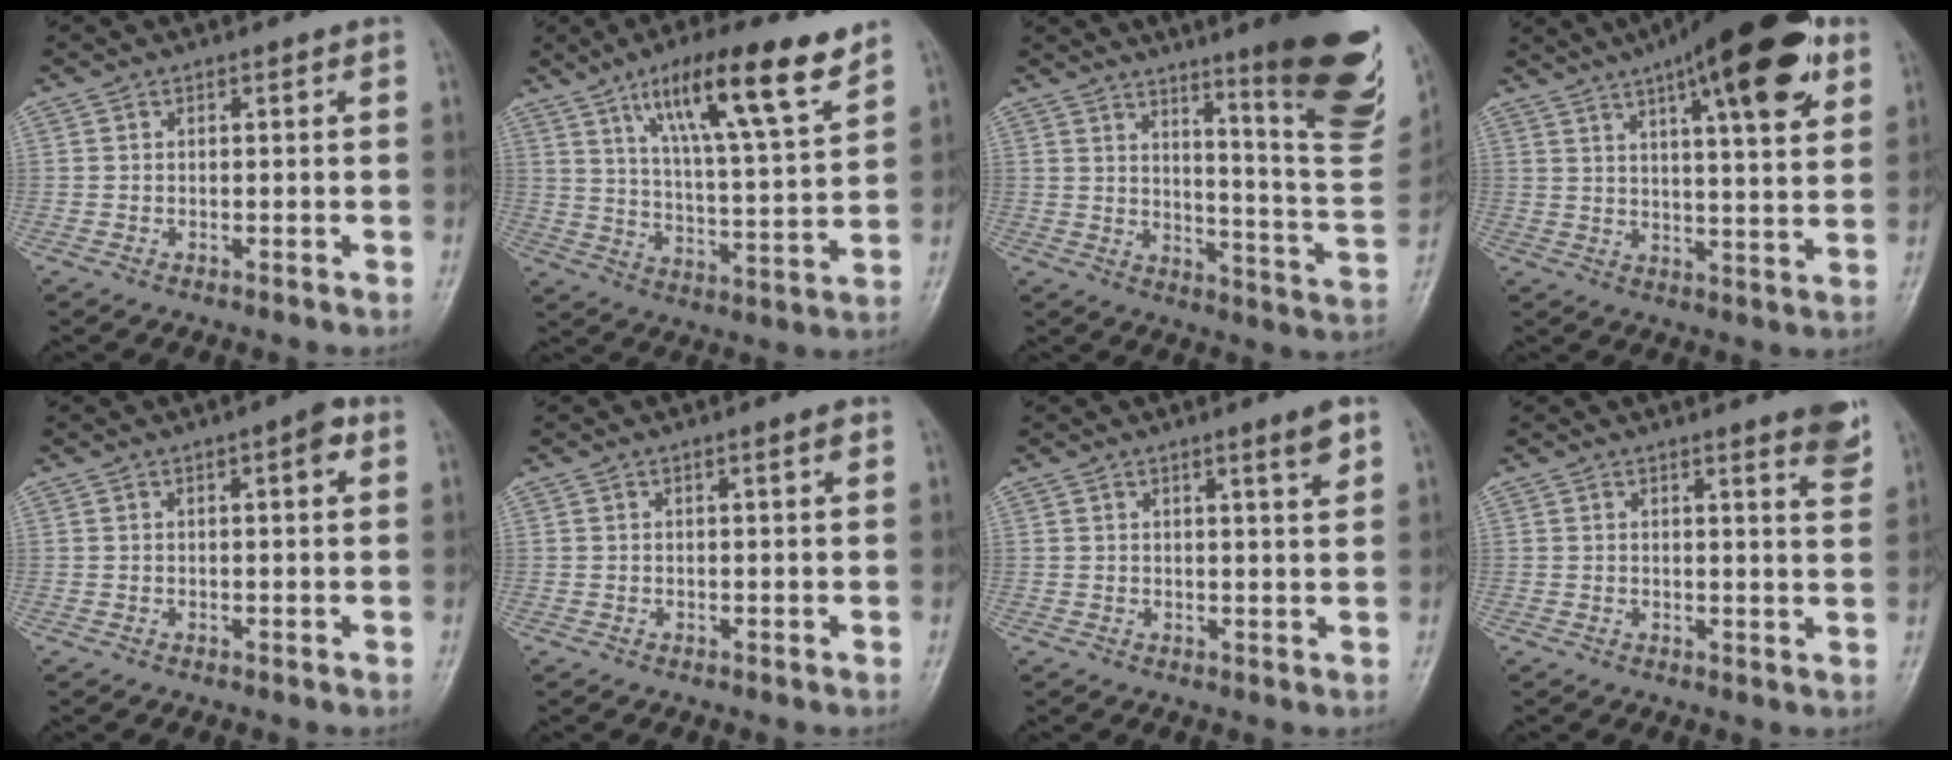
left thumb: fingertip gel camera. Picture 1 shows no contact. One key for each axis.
{"total": 17.5, "fx": 10.6, "fy": 3.4, "fz": 13.6, "tx": -0.208, "ty": -0.044, "tz": 0.182}
{"total": 23.0, "fx": 13.1, "fy": 3.4, "fz": 18.5, "tx": -0.216, "ty": -0.077, "tz": 0.184}
{"total": 20.8, "fx": 11.1, "fy": 5.4, "fz": 16.8, "tx": -0.230, "ty": -0.021, "tz": 0.160}
{"total": 3.1, "fx": 1.3, "fy": 0.8, "fz": 2.7, "tx": -0.034, "ty": 0.000, "tz": 0.015}
{"total": 1.4, "fx": 0.8, "fy": 0.1, "fz": 1.2, "tx": -0.018, "ty": -0.003, "tz": 0.012}
{"total": 3.8, "fx": 2.3, "fy": 0.1, "fz": 3.0, "tx": -0.042, "ty": -0.018, "tz": 0.036}
{"total": 5.5, "fx": 3.8, "fy": 0.6, "fz": 3.9, "tx": -0.038, "ty": -0.024, "tz": 0.042}